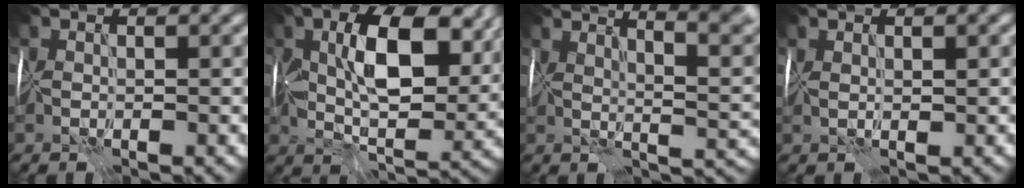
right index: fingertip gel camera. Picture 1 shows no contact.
{"total": 11.2, "force": [2.7, 5.7, 9.3], "torque": [-0.154, 0.003, 0.044]}
{"total": 9.8, "force": [6.8, 2.4, 6.6], "torque": [-0.068, 0.037, 0.068]}
{"total": 1.1, "force": [0.6, 0.1, 0.9], "torque": [-0.015, 0.004, 0.013]}